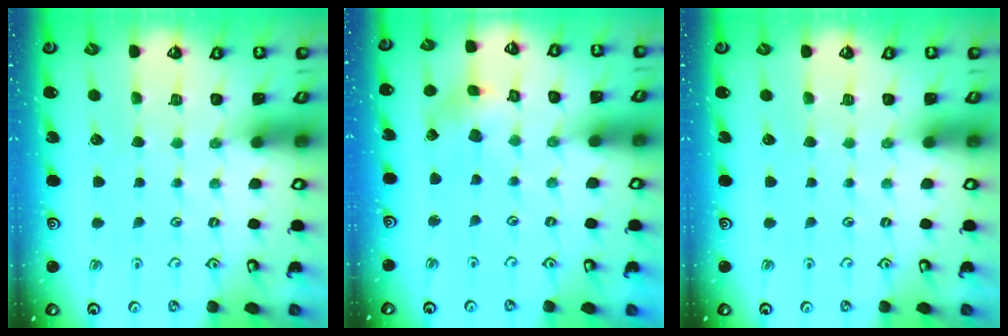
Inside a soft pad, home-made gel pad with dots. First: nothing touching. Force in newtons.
{"total": 3.5, "press": 3.4, "slide": 0.6}
{"total": 0.0}